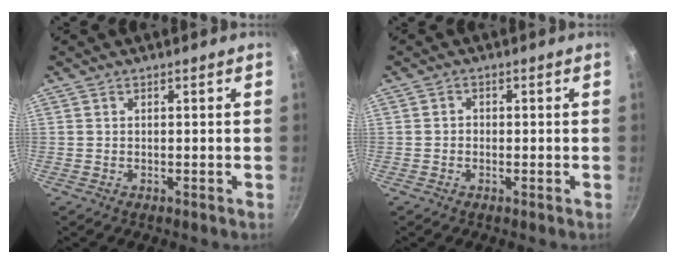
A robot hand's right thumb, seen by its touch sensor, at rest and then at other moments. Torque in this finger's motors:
{"motor_torque": [-0.47, -0.21, -0.14, -0.27, -0.04]}